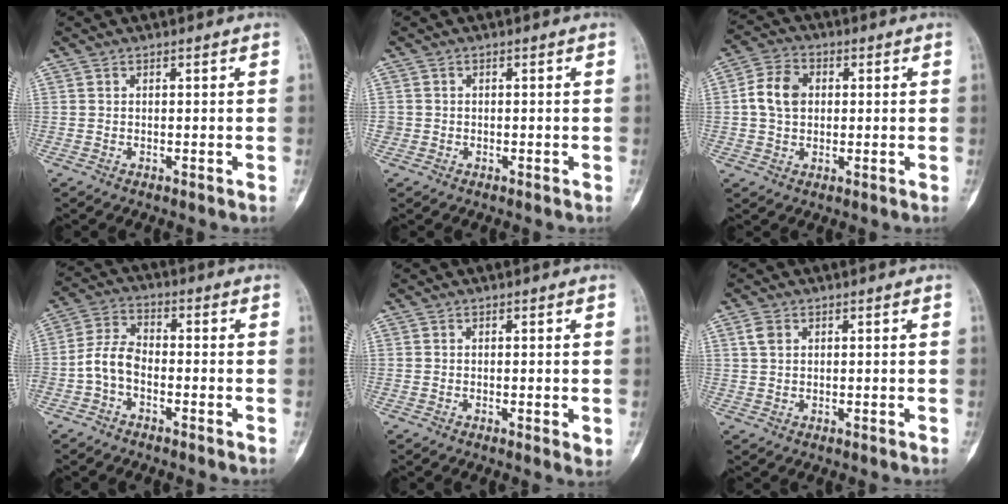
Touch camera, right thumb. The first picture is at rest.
{"total": 0.9, "force": [-0.1, 0.9, 0.0], "torque": [0.008, 0.006, -0.006]}
{"total": 7.5, "force": [0.7, 5.6, 4.8], "torque": [-0.082, 0.012, 0.007]}
{"total": 5.9, "force": [-2.1, 3.7, 4.1], "torque": [-0.079, 0.031, -0.052]}
{"total": 1.8, "force": [-0.2, 0.5, 1.7], "torque": [-0.027, -0.007, -0.005]}
{"total": 2.4, "force": [1.1, 1.6, 1.4], "torque": [-0.028, 0.007, 0.022]}